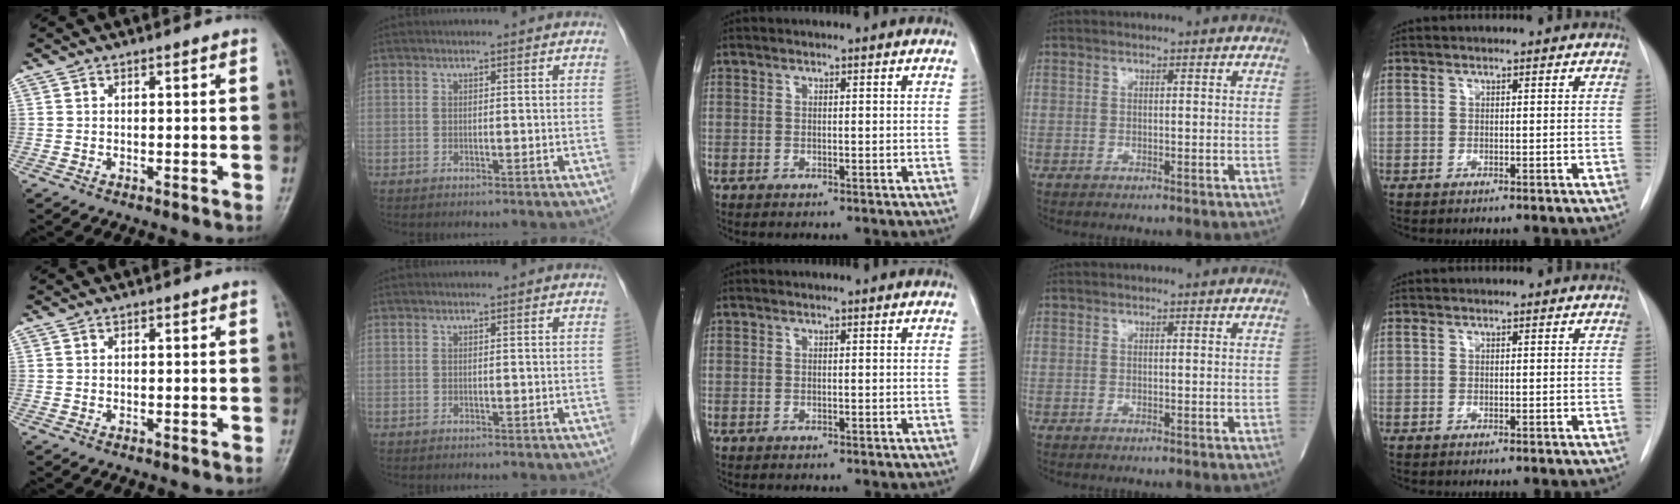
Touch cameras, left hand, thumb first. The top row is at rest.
{}